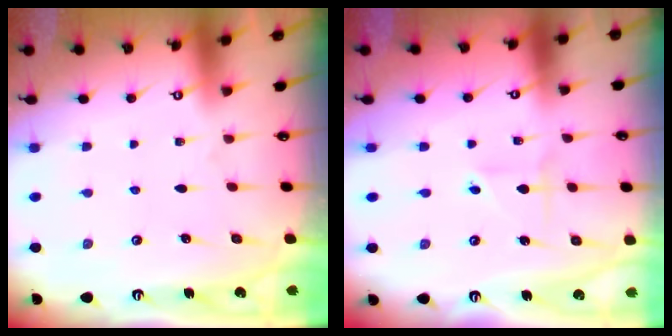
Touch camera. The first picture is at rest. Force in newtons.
{"total": 1.9, "press": 1.9, "slide": 0.3}